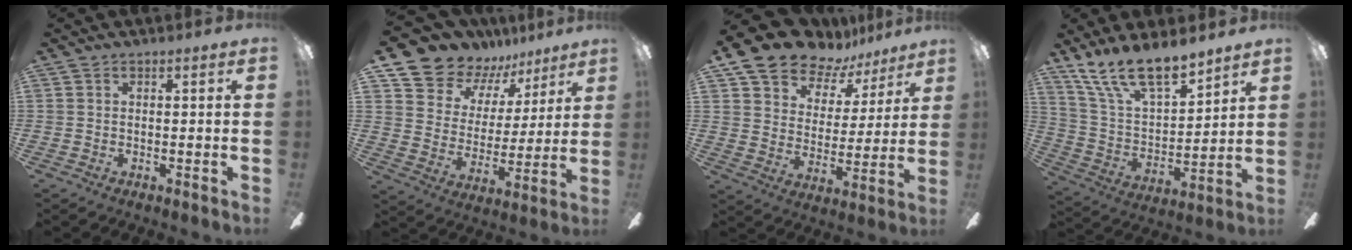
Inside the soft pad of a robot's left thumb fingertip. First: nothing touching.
{"total": 11.0, "force": [9.7, 5.2, 0.3], "torque": [-0.036, -0.093, 0.182]}
{"total": 14.0, "force": [11.9, 6.5, 3.5], "torque": [-0.081, -0.092, 0.217]}
{"total": 15.5, "force": [12.7, 5.0, 7.5], "torque": [-0.159, -0.078, 0.231]}